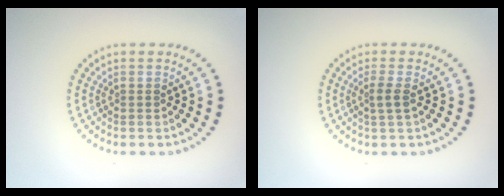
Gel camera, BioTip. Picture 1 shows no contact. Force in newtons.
{"total": 1.3, "press": 1.1, "slide": 0.8}